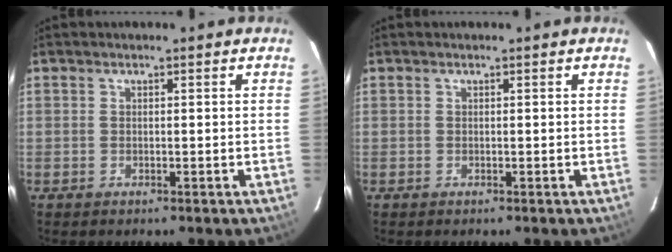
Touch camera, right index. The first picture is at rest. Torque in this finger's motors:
{"motor_torque": [-0.01, -0.01, 0.00, 0.01]}